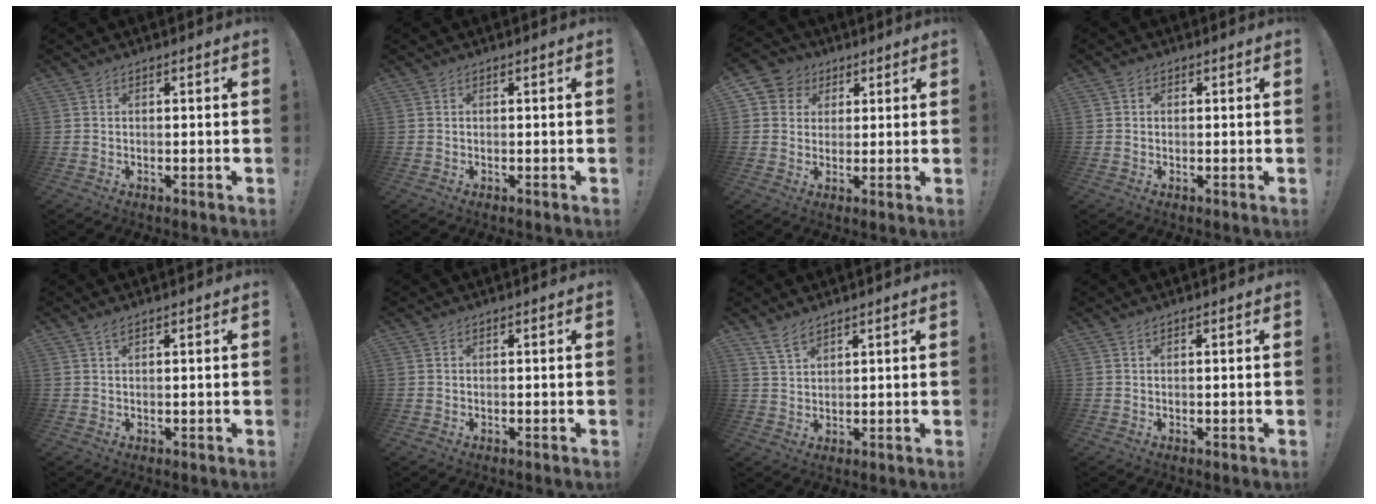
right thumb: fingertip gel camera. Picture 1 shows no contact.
{"total": 0.0}
{"total": 6.5, "force": [2.0, 6.1, 1.3], "torque": [-0.017, -0.007, 0.041]}
{"total": 1.3, "force": [0.0, 1.2, 0.4], "torque": [0.001, 0.000, -0.001]}
{"total": 1.5, "force": [1.0, 0.5, 1.1], "torque": [-0.014, -0.003, 0.016]}
{"total": 0.0}
{"total": 5.5, "force": [4.4, 2.4, 2.3], "torque": [-0.040, -0.022, 0.085]}
{"total": 0.8, "force": [0.5, 0.1, 0.5], "torque": [-0.002, -0.003, 0.008]}